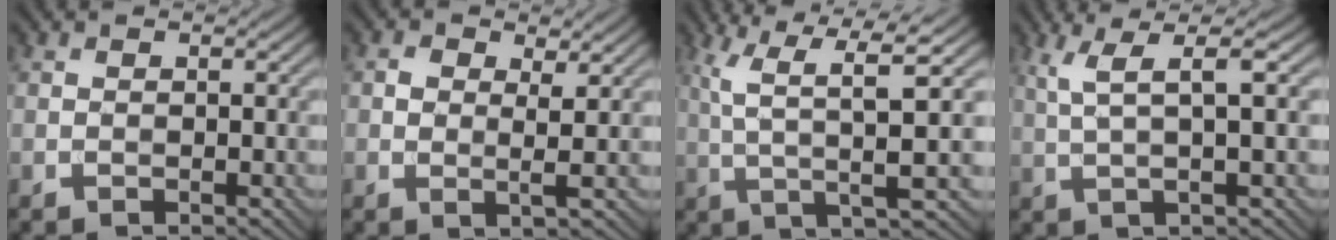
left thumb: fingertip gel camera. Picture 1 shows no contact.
{"total": 2.9, "force": [0.8, 1.3, 2.5], "torque": [-0.055, -0.001, 0.013]}
{"total": 7.4, "force": [1.2, 1.5, 7.2], "torque": [-0.144, 0.009, 0.027]}
{"total": 5.5, "force": [2.2, 0.7, 5.0], "torque": [-0.099, 0.017, 0.045]}